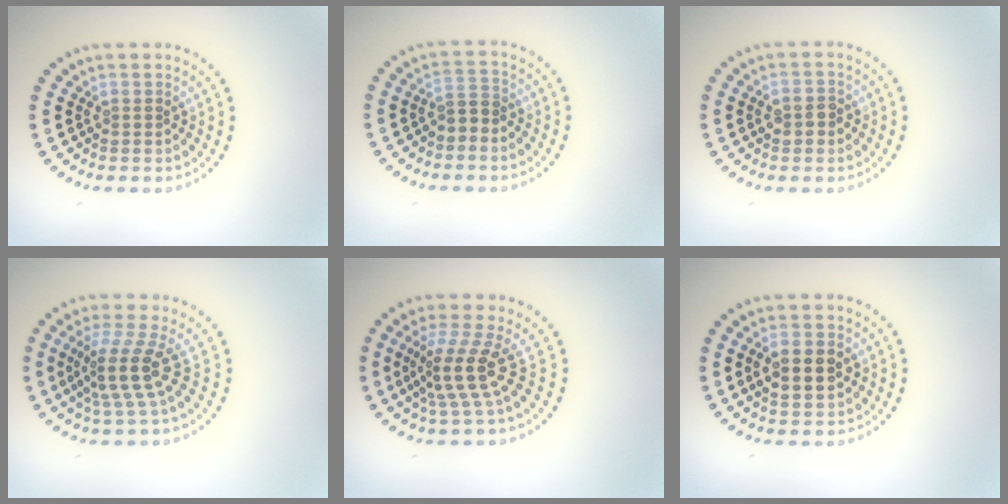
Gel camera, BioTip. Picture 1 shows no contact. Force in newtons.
{"total": 1.9, "press": 1.6, "slide": 0.9}
{"total": 1.7, "press": 1.7, "slide": 0.1}
{"total": 4.0, "press": 2.8, "slide": 2.8}
{"total": 3.9, "press": 2.8, "slide": 2.8}
{"total": 4.4, "press": 4.4, "slide": 0.2}